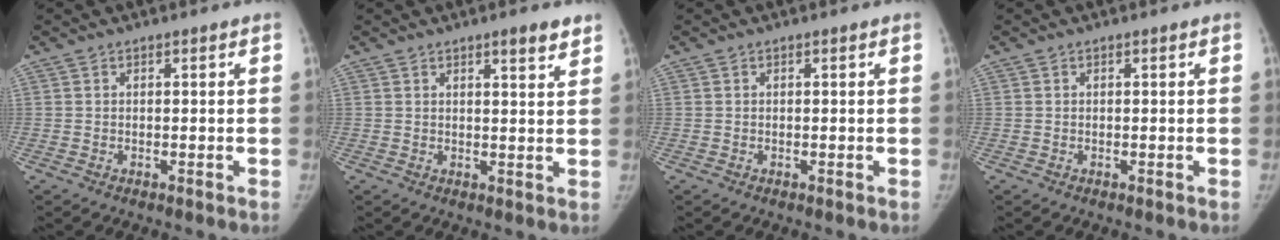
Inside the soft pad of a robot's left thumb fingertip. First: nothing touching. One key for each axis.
{"total": 3.8, "fx": 2.7, "fy": 0.7, "fz": 2.5, "tx": -0.029, "ty": -0.018, "tz": 0.037}
{"total": 0.0}
{"total": 0.0}